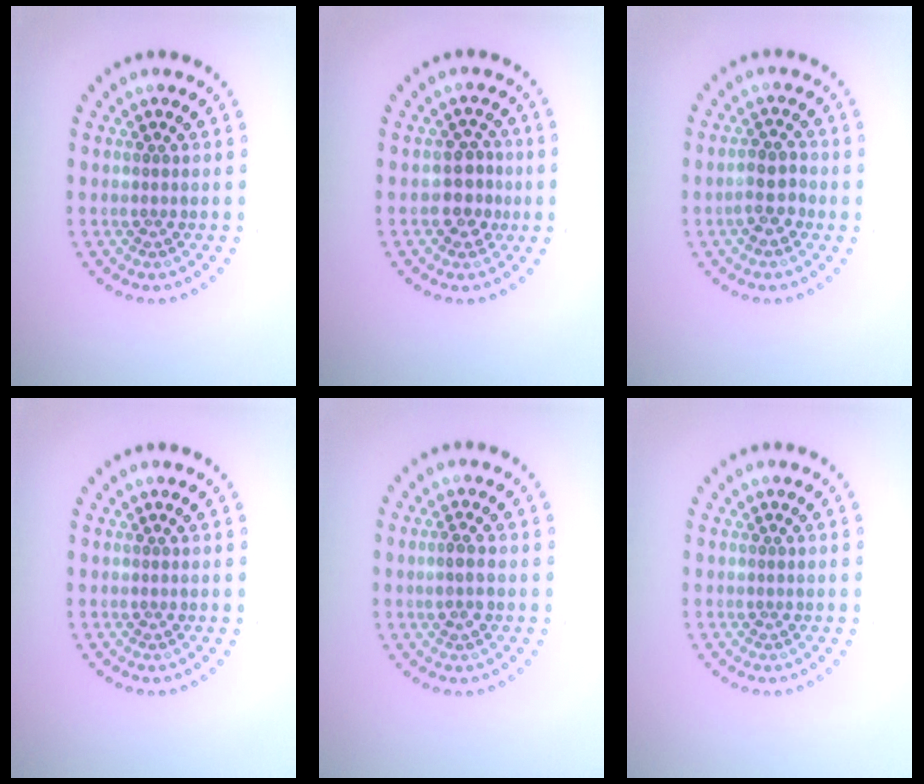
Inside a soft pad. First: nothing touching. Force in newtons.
{"total": 2.7, "press": 2.6, "slide": 0.8}
{"total": 2.3, "press": 2.2, "slide": 0.7}
{"total": 0.0}
{"total": 1.7, "press": 1.7, "slide": 0.4}
{"total": 0.0}